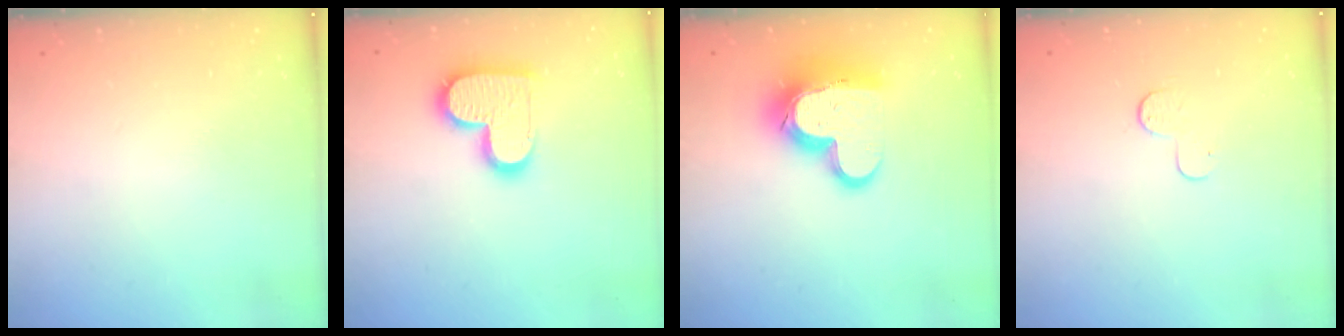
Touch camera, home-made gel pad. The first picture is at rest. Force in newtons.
{"total": 14.2, "press": 14.2, "slide": 0.9}
{"total": 16.3, "press": 16.3, "slide": 1.1}
{"total": 5.0, "press": 5.0, "slide": 0.4}